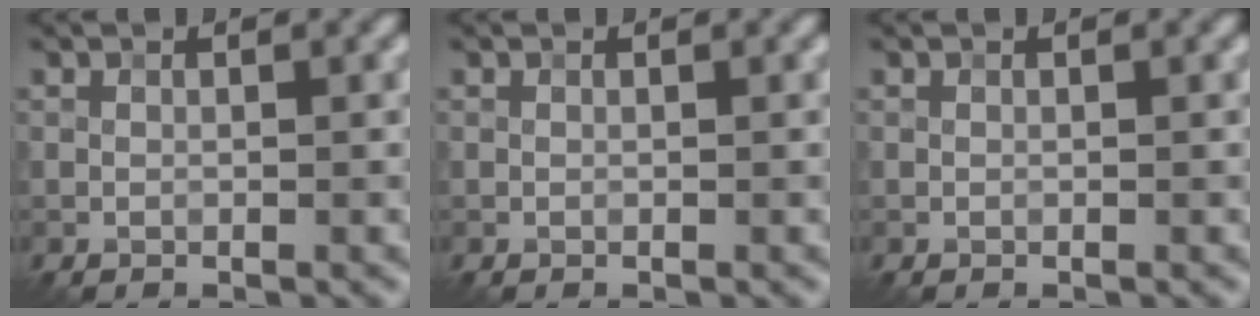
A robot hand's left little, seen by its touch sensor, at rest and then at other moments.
{"total": 0.0}
{"total": 0.0}